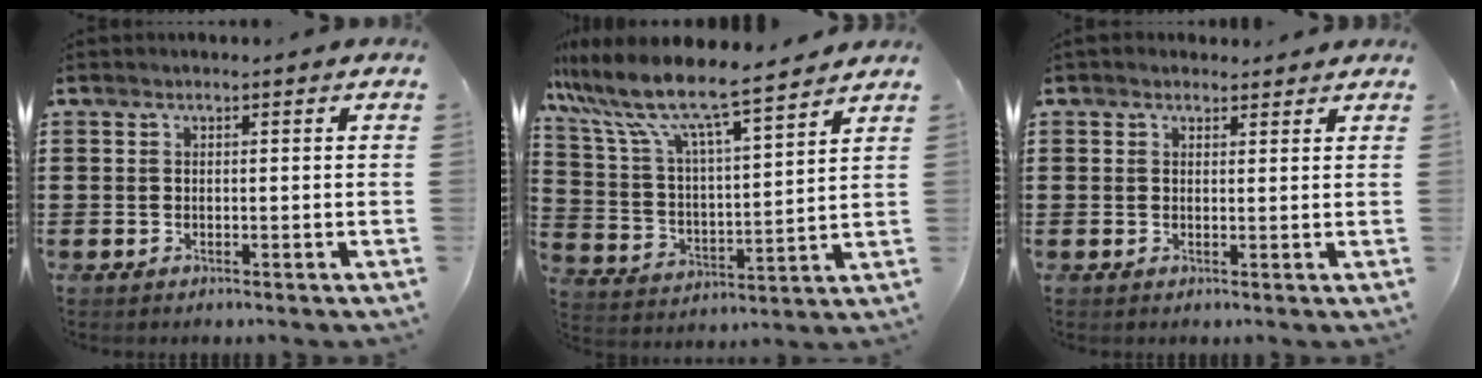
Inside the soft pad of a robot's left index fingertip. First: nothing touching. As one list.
[{"total": 9.0, "force": [7.9, 0.7, 4.3], "torque": [-0.116, -0.052, 0.131]}, {"total": 1.5, "force": [1.2, 0.8, 0.1], "torque": [-0.006, 0.007, 0.024]}]